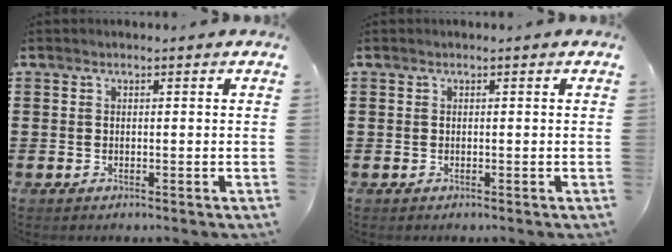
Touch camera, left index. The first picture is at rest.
{"total": 0.0}